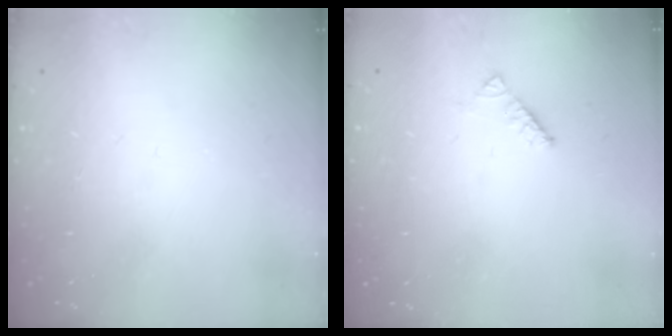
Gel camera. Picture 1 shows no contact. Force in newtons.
{"total": 2.9, "press": 2.9, "slide": 0.5}